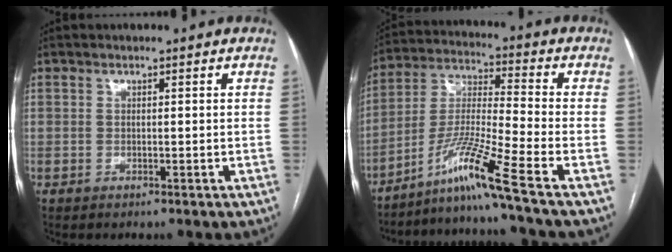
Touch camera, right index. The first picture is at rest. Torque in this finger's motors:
{"motor_torque": [0.39, -0.31, 0.42, 0.06]}